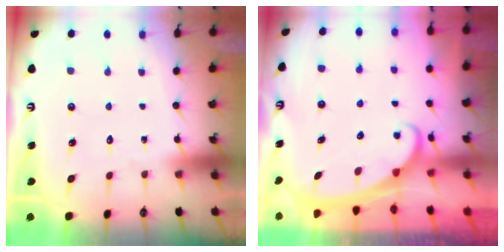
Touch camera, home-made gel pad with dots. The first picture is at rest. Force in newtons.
{"total": 2.2, "press": 2.2, "slide": 0.4}